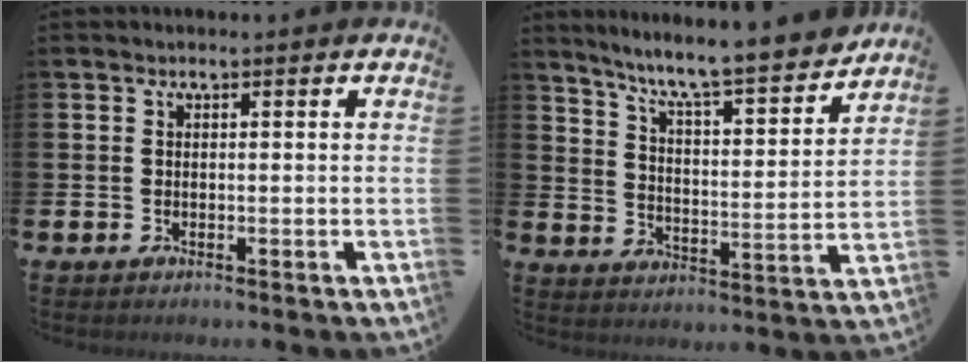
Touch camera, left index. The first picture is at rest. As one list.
[{"total": 8.3, "force": [7.7, 0.2, 3.3], "torque": [-0.088, -0.063, 0.125]}]